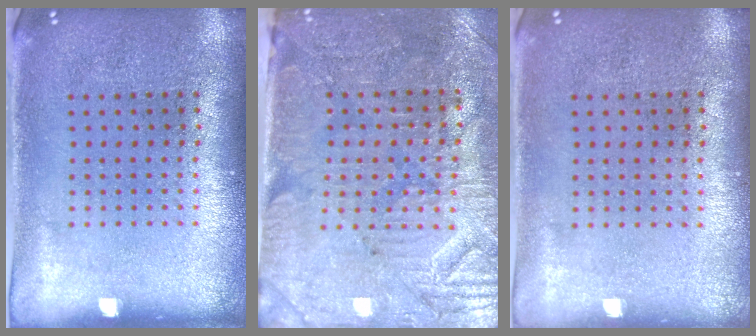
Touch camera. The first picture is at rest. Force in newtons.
{"total": 3.5, "press": 3.3, "slide": 1.2}
{"total": 0.0}